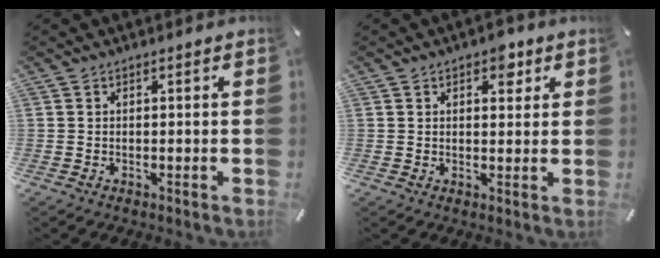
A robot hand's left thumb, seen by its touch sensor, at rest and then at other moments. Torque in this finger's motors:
{"motor_torque": [0.09, -0.23, 0.00, 0.16, 0.00]}